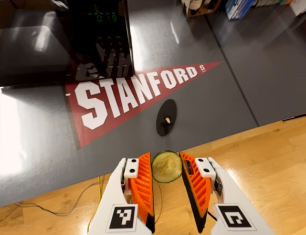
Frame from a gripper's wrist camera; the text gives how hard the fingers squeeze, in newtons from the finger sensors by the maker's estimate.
{"total": 4.7, "left": 4.5, "right": 4.8}